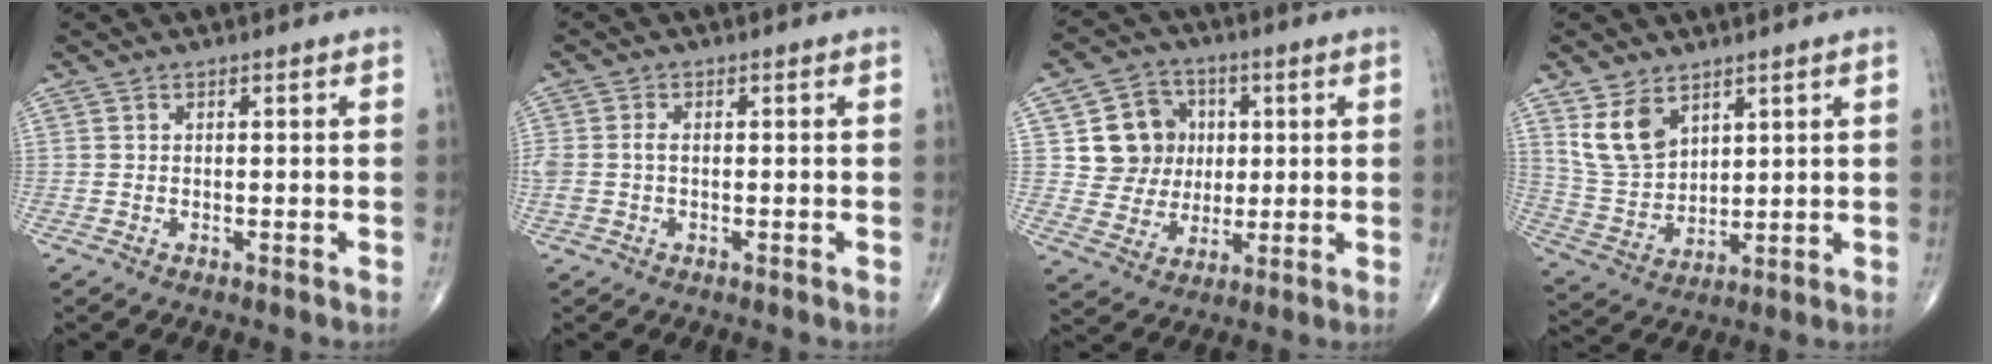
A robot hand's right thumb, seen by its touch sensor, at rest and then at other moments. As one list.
[{"total": 3.0, "force": [-0.1, 1.9, 2.4], "torque": [-0.070, 0.007, -0.002]}, {"total": 11.3, "force": [2.2, 10.3, 4.0], "torque": [-0.022, 0.003, 0.042]}, {"total": 9.6, "force": [5.2, 5.9, 5.4], "torque": [-0.088, -0.023, 0.119]}]